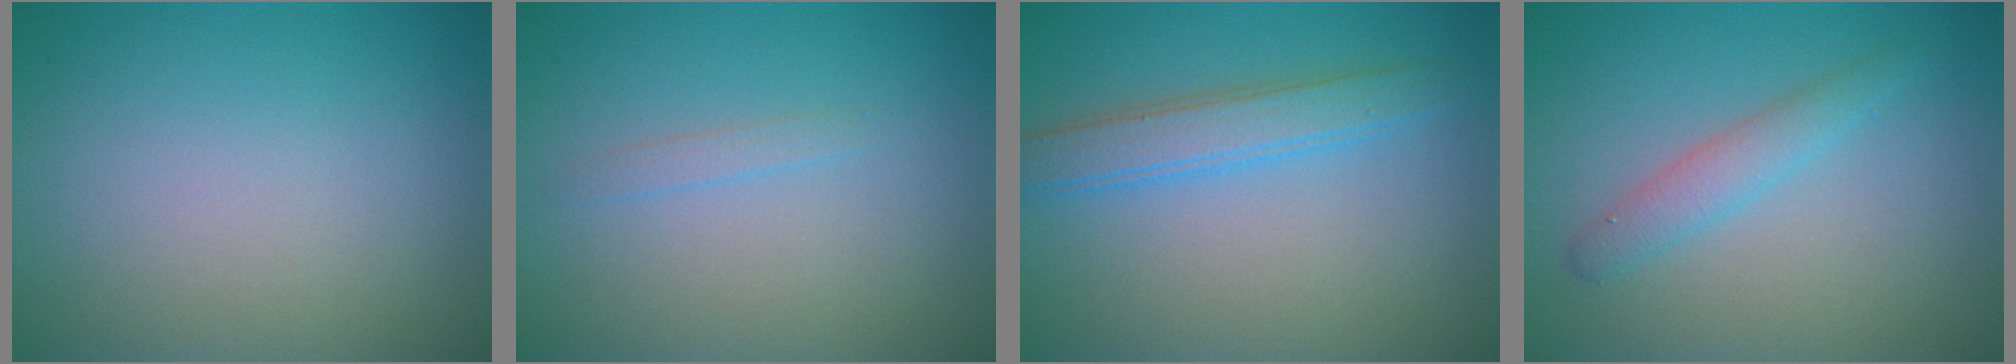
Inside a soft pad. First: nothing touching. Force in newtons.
{"total": 0.7, "press": 0.7, "slide": 0.1}
{"total": 3.3, "press": 3.3, "slide": 0.1}
{"total": 2.1, "press": 2.1, "slide": 0.2}